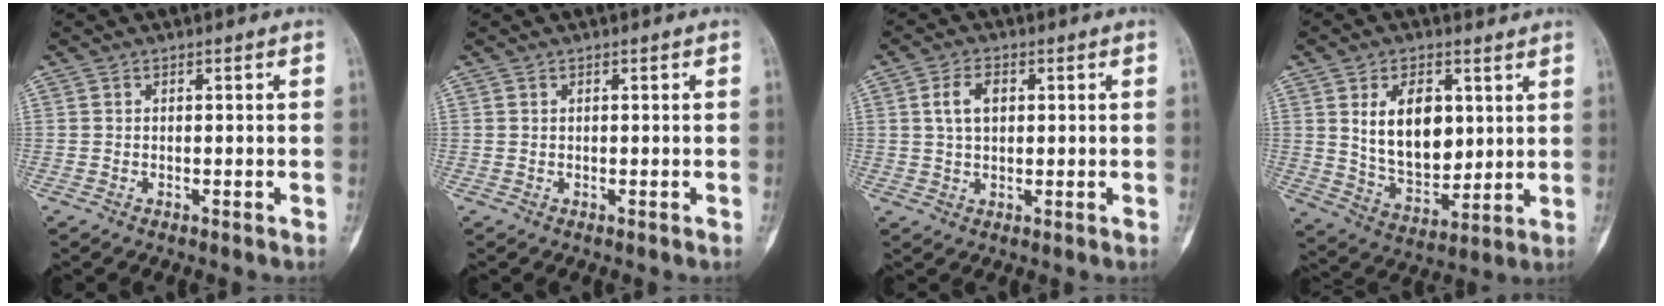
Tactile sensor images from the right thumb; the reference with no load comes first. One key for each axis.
{"total": 0.0}
{"total": 4.7, "fx": 1.1, "fy": 2.9, "fz": 3.5, "tx": -0.067, "ty": 0.005, "tz": 0.020}
{"total": 13.0, "fx": 4.1, "fy": 8.0, "fz": 9.4, "tx": -0.125, "ty": -0.031, "tz": 0.088}